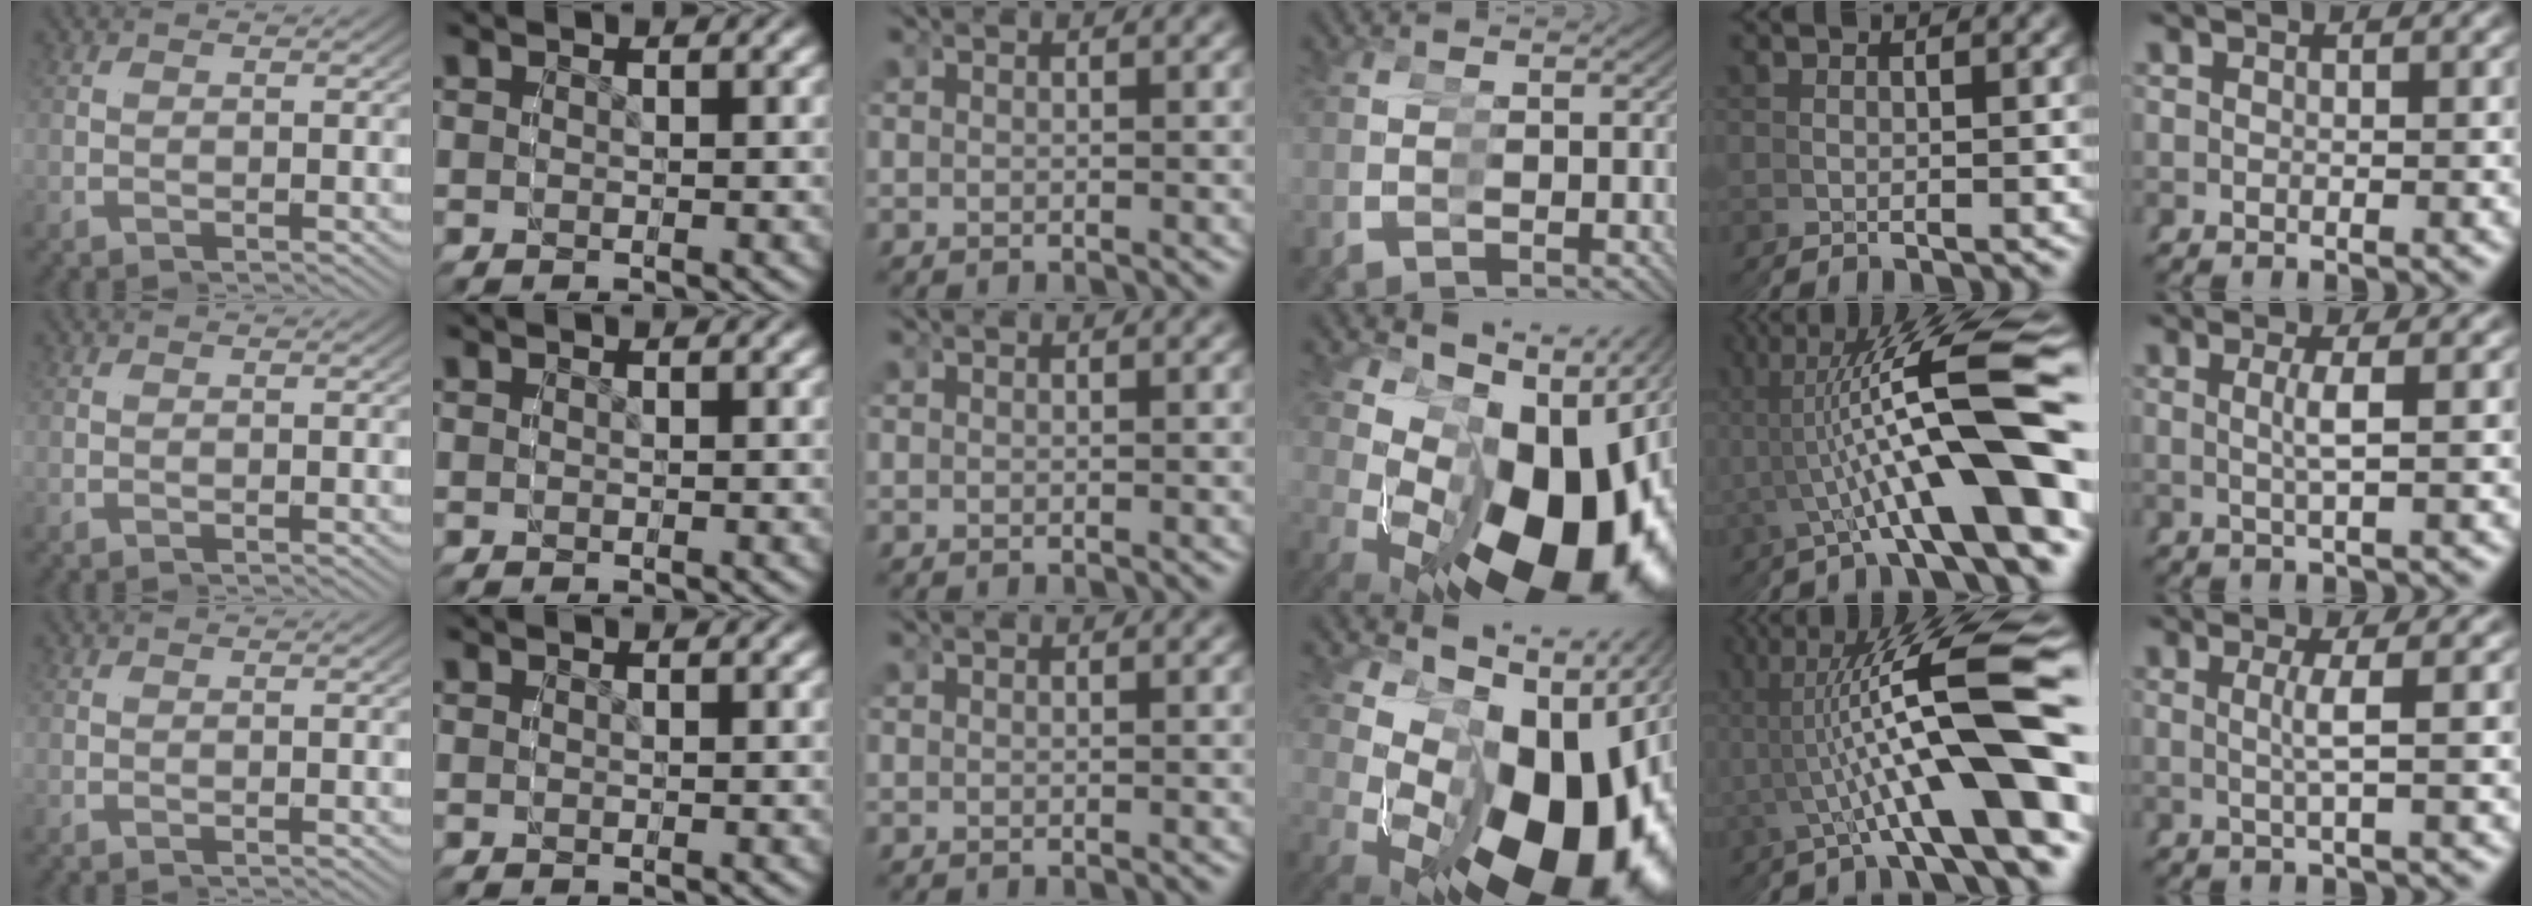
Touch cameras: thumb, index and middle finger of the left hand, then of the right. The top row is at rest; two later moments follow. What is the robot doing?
{"motion": "grasp_and_lifting", "object": "legos"}